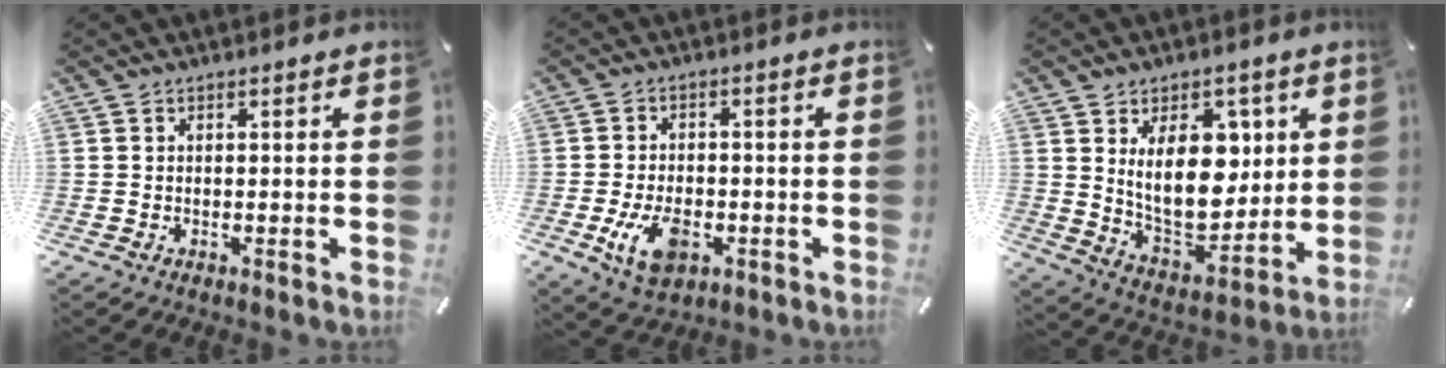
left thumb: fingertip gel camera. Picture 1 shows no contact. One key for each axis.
{"total": 8.7, "fx": -2.9, "fy": 5.4, "fz": 6.1, "tx": -0.118, "ty": 0.001, "tz": -0.053}
{"total": 17.0, "fx": 4.9, "fy": 10.5, "fz": 12.4, "tx": -0.198, "ty": -0.028, "tz": 0.086}